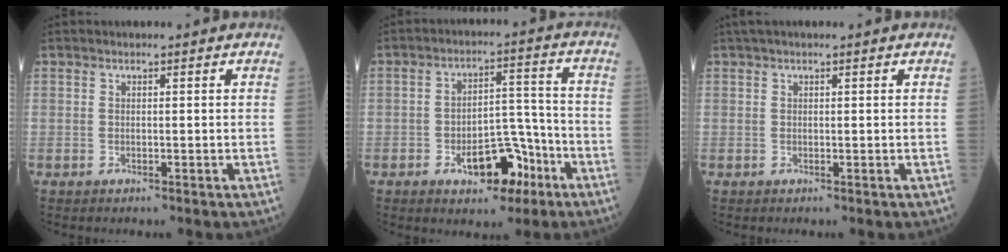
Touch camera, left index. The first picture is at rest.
{"total": 9.0, "force": [-4.9, 4.4, 6.2], "torque": [-0.093, 0.024, -0.070]}
{"total": 1.5, "force": [1.0, 0.2, 1.0], "torque": [-0.017, 0.028, 0.015]}